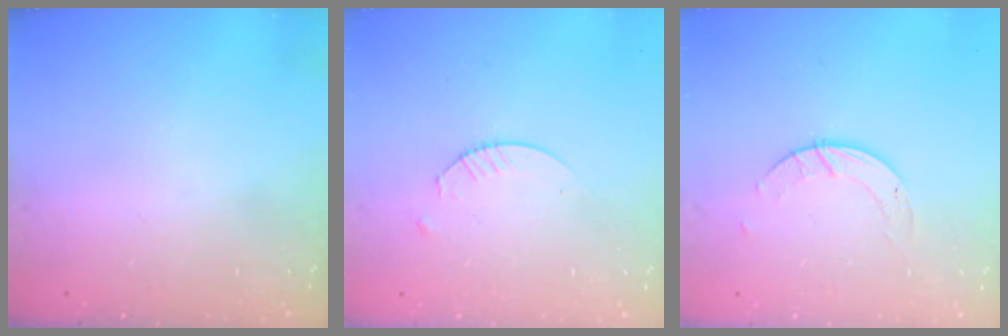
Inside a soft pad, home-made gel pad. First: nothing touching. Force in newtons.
{"total": 2.4, "press": 2.4, "slide": 0.3}
{"total": 2.8, "press": 2.8, "slide": 0.3}